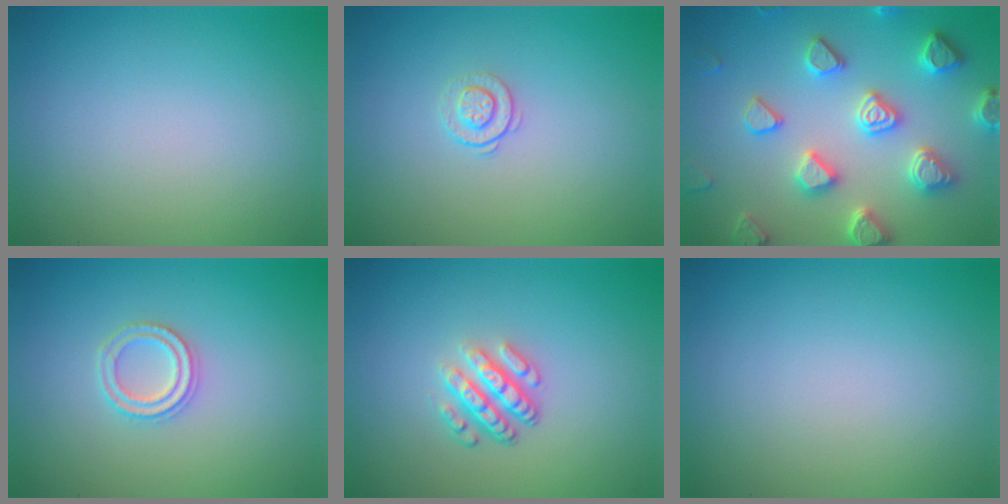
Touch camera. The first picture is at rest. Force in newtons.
{"total": 1.2, "press": 0.9, "slide": 0.8}
{"total": 5.3, "press": 5.2, "slide": 1.2}
{"total": 2.2, "press": 2.2, "slide": 0.5}
{"total": 3.6, "press": 2.7, "slide": 2.4}
{"total": 0.0}